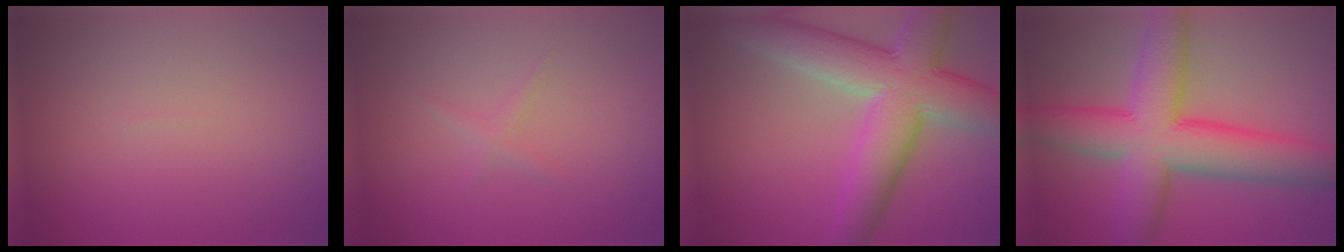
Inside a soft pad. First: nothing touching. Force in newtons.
{"total": 0.9, "press": 0.9, "slide": 0.0}
{"total": 9.7, "press": 9.7, "slide": 0.4}
{"total": 10.2, "press": 10.2, "slide": 0.2}